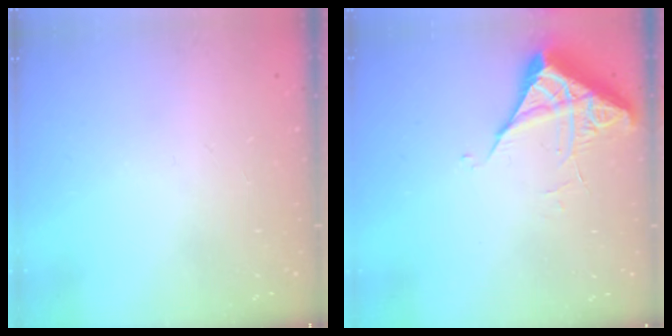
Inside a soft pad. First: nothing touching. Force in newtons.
{"total": 5.4, "press": 5.4, "slide": 0.3}